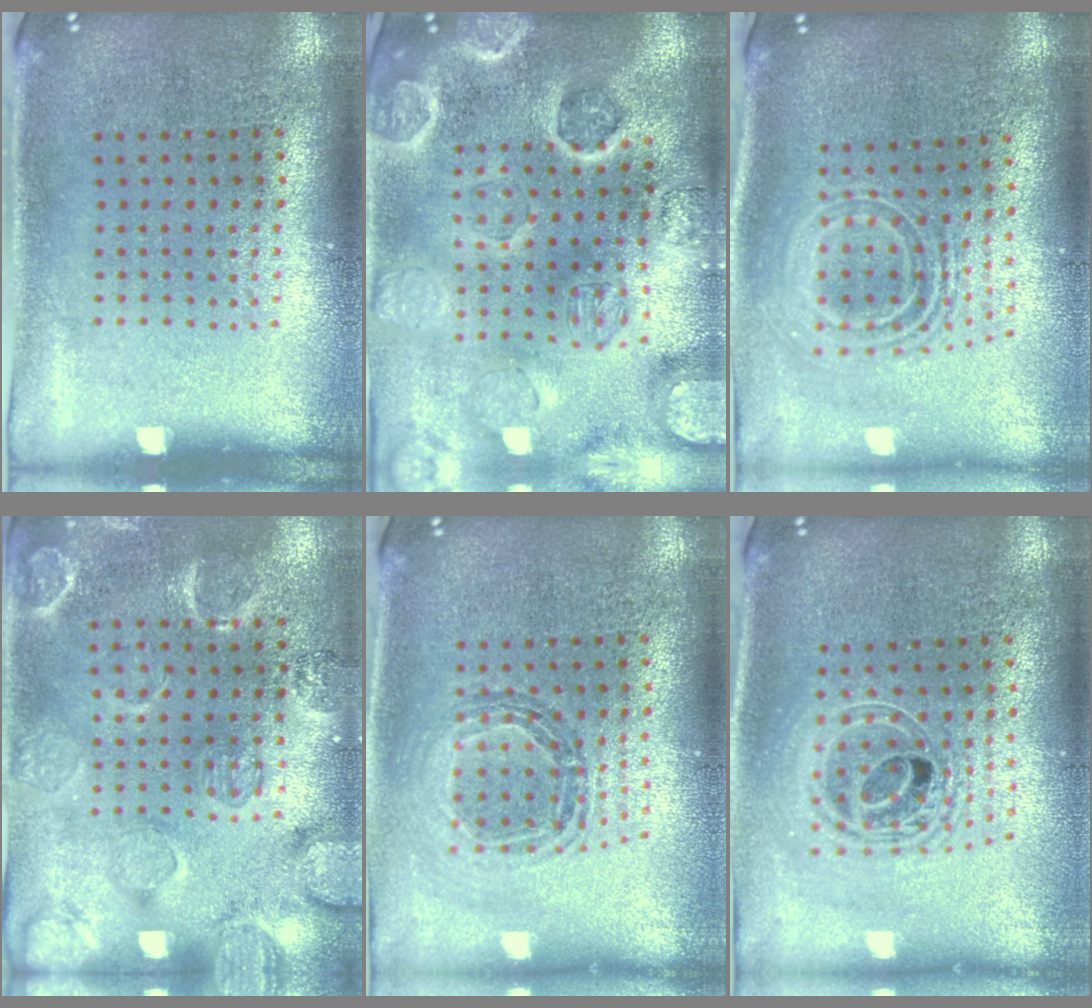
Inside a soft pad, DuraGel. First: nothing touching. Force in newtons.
{"total": 3.2, "press": 3.1, "slide": 0.6}
{"total": 2.2, "press": 1.5, "slide": 1.5}
{"total": 2.5, "press": 2.2, "slide": 1.2}
{"total": 0.8, "press": 0.8, "slide": 0.1}
{"total": 2.0, "press": 1.5, "slide": 1.3}